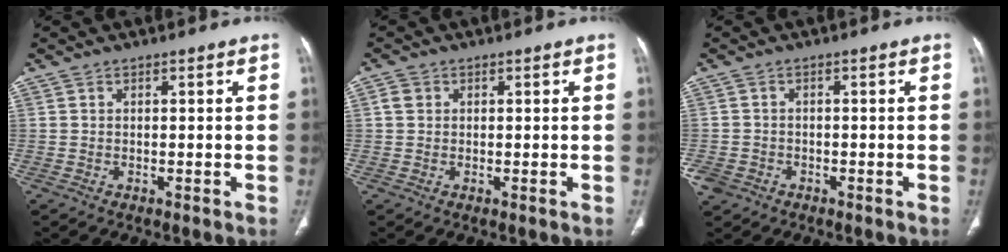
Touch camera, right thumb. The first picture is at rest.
{"total": 2.0, "force": [0.6, 1.7, 0.8], "torque": [-0.010, 0.002, 0.010]}
{"total": 3.5, "force": [-1.9, 2.9, 1.0], "torque": [-0.021, 0.011, -0.032]}